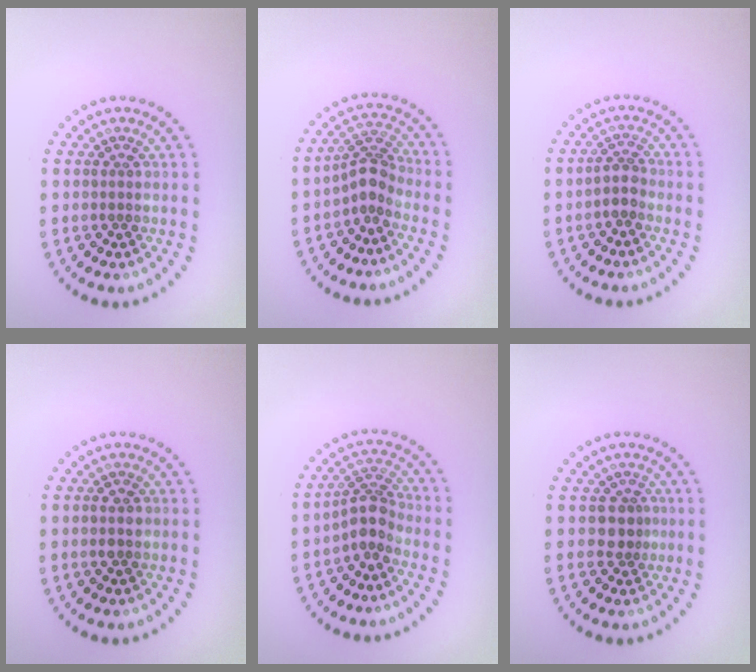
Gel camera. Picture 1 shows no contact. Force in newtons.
{"total": 2.8, "press": 2.1, "slide": 1.9}
{"total": 1.8, "press": 1.5, "slide": 0.9}
{"total": 1.7, "press": 1.7, "slide": 0.1}
{"total": 3.0, "press": 2.2, "slide": 1.9}
{"total": 2.1, "press": 1.7, "slide": 1.2}